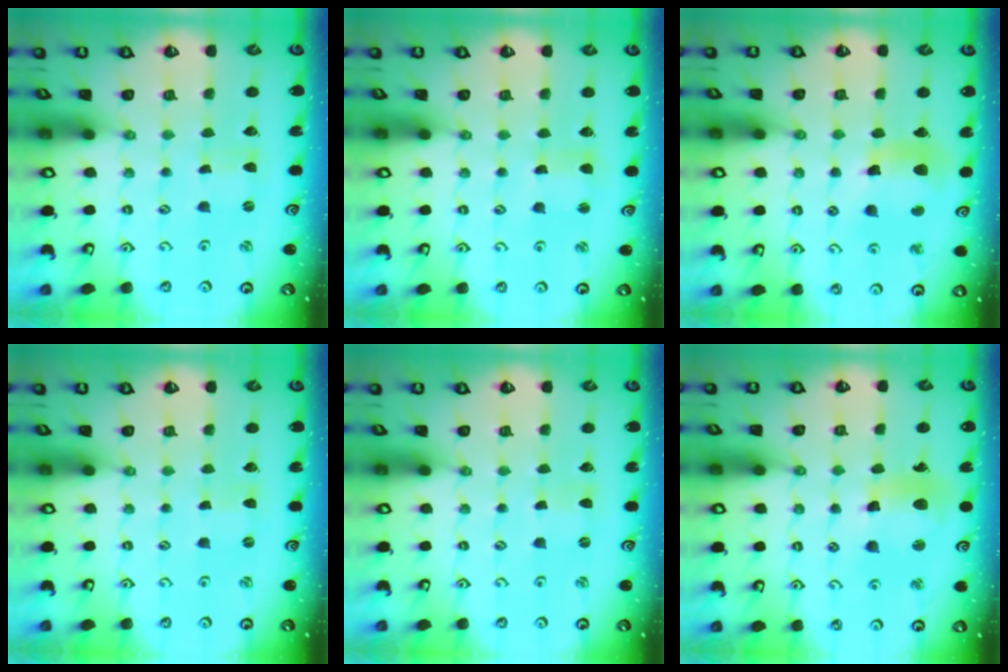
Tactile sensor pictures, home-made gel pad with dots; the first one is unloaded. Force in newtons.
{"total": 1.6, "press": 1.6, "slide": 0.3}
{"total": 12.3, "press": 12.0, "slide": 2.6}
{"total": 0.0}
{"total": 0.0}
{"total": 11.5, "press": 11.2, "slide": 2.7}